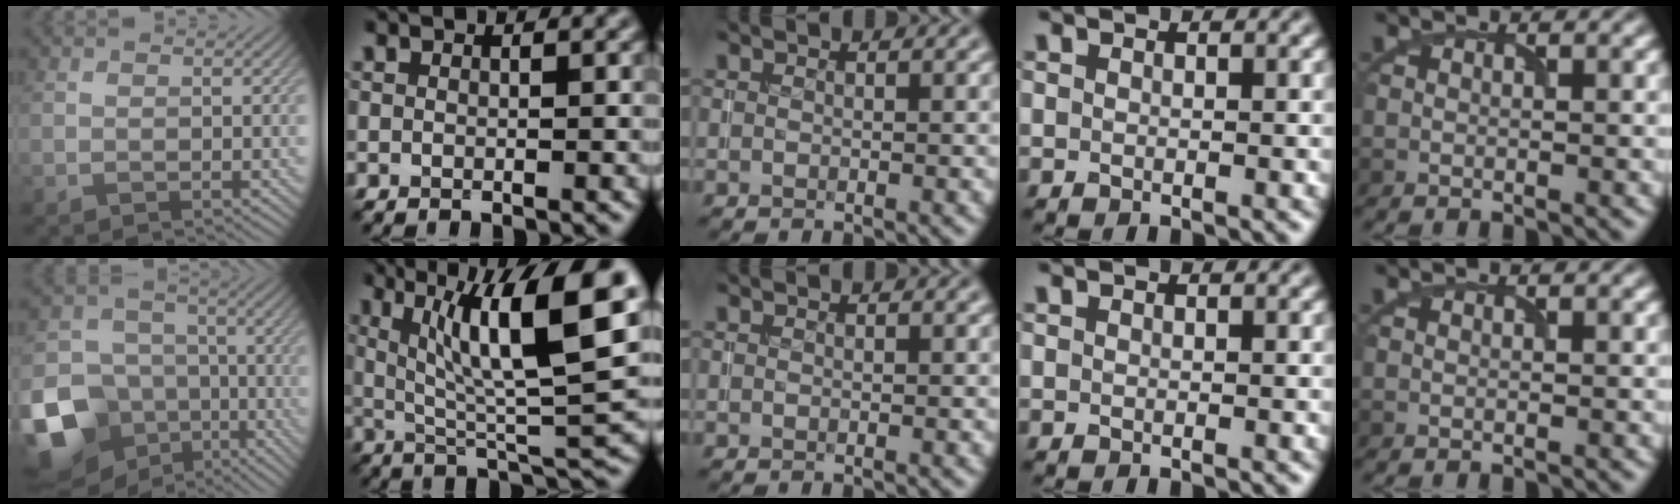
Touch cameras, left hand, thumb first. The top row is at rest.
{"thumb": {"total": 16.6, "force": [-7.5, 13.1, 7.0], "torque": [-0.218, -0.034, -0.122]}, "index": {"total": 12.0, "force": [3.9, 2.6, 11.0], "torque": [-0.168, 0.004, 0.070]}}